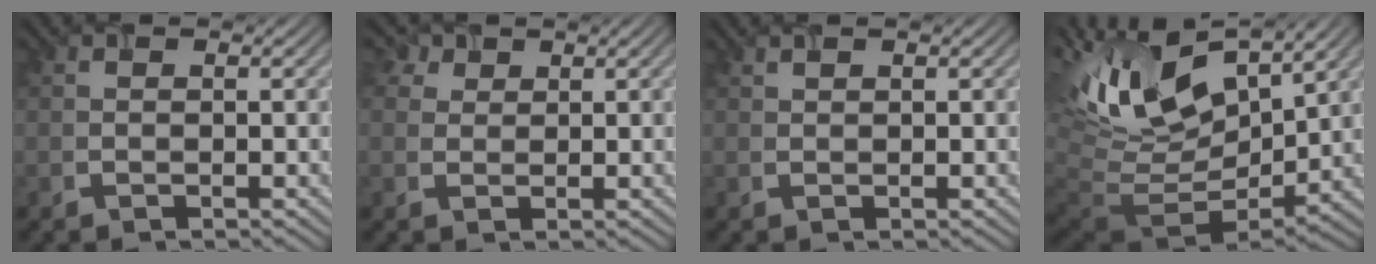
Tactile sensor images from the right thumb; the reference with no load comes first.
{"total": 2.2, "force": [1.5, 1.5, 0.7], "torque": [-0.019, 0.009, 0.036]}
{"total": 0.5, "force": [0.5, 0.0, 0.2], "torque": [-0.008, 0.006, 0.012]}
{"total": 14.5, "force": [5.2, 7.4, 11.3], "torque": [-0.235, 0.009, 0.102]}